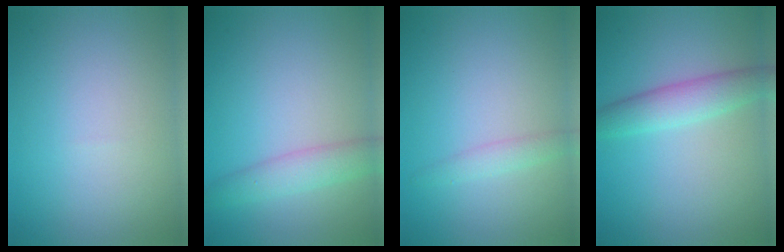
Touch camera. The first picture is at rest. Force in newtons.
{"total": 2.8, "press": 2.8, "slide": 0.1}
{"total": 1.4, "press": 1.4, "slide": 0.0}
{"total": 3.4, "press": 3.4, "slide": 0.0}